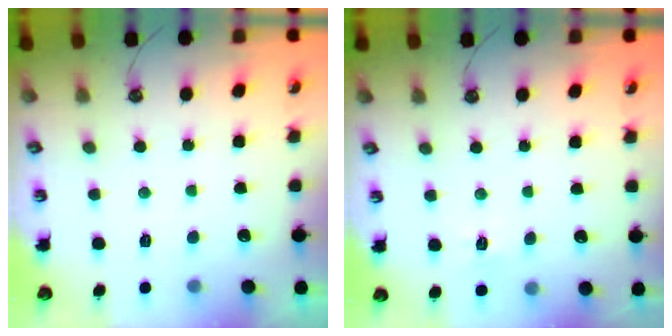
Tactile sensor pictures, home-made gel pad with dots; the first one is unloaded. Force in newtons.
{"total": 5.7, "press": 5.7, "slide": 0.6}